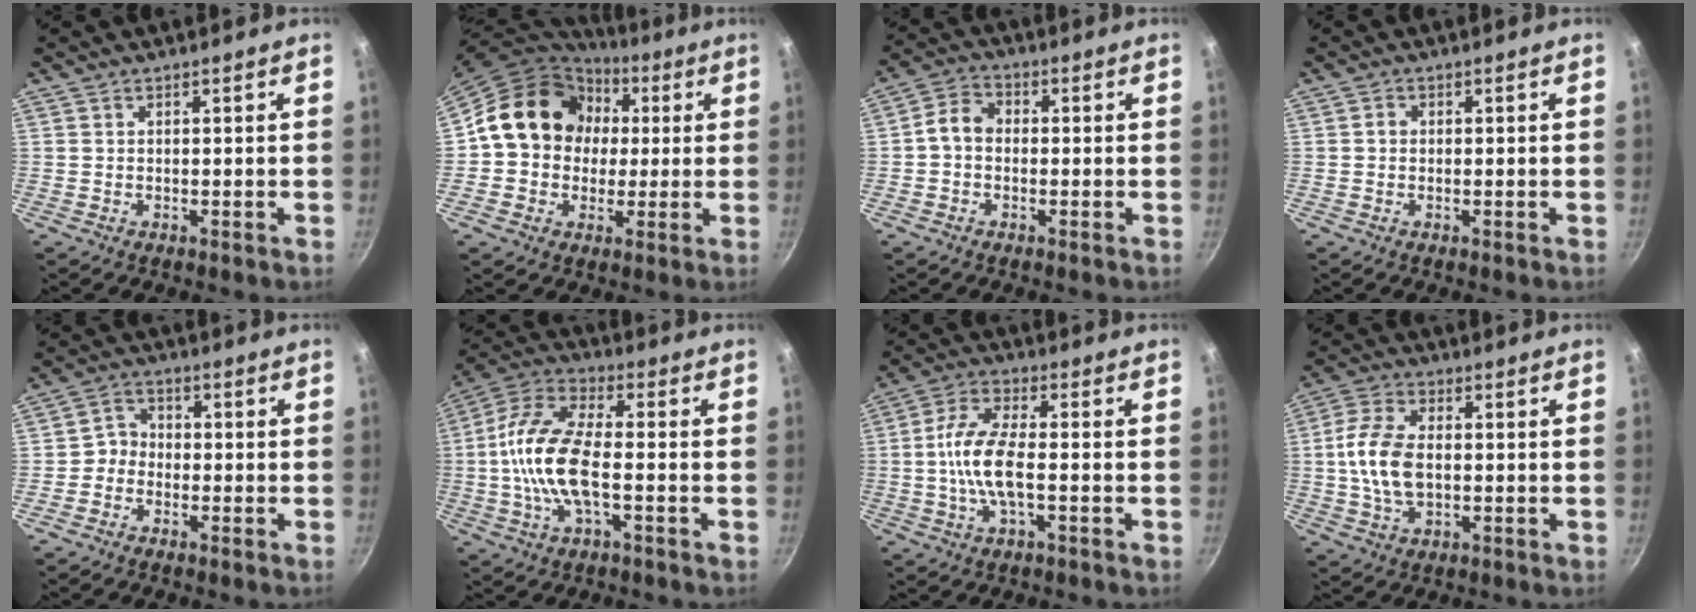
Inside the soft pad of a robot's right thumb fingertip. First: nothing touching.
{"total": 17.2, "force": [2.3, 14.8, 8.6], "torque": [-0.112, 0.034, 0.025]}
{"total": 4.9, "force": [-0.5, 3.8, 3.0], "torque": [-0.044, 0.019, -0.025]}
{"total": 1.1, "force": [-0.1, 1.0, 0.5], "torque": [-0.006, 0.006, -0.003]}
{"total": 3.5, "force": [-1.2, 3.0, 1.3], "torque": [-0.003, 0.021, -0.033]}
{"total": 14.4, "force": [-1.9, 6.1, 12.9], "torque": [-0.252, 0.035, -0.054]}
{"total": 10.1, "force": [-1.3, 3.9, 9.2], "torque": [-0.183, 0.023, -0.037]}
{"total": 10.4, "force": [-0.2, 6.3, 8.3], "torque": [-0.158, 0.015, -0.010]}